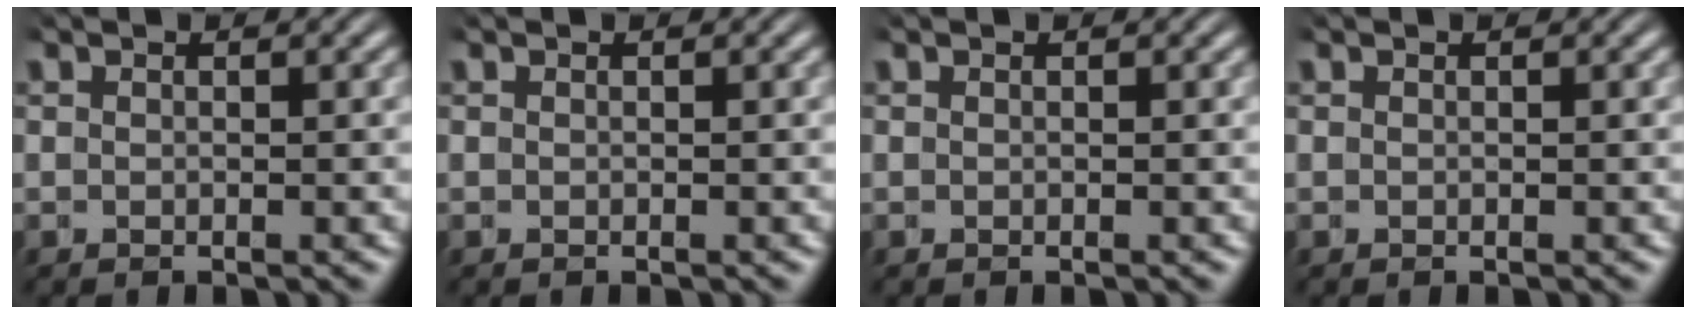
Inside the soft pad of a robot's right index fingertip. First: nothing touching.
{"total": 0.0}
{"total": 0.0}
{"total": 0.0}